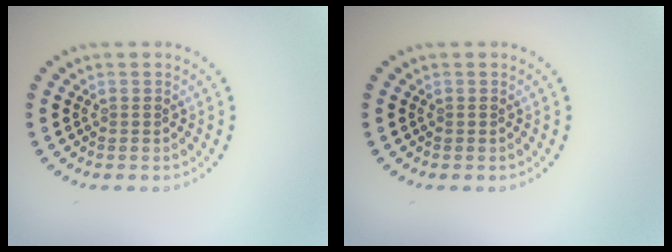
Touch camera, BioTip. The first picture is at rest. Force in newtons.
{"total": 0.0}